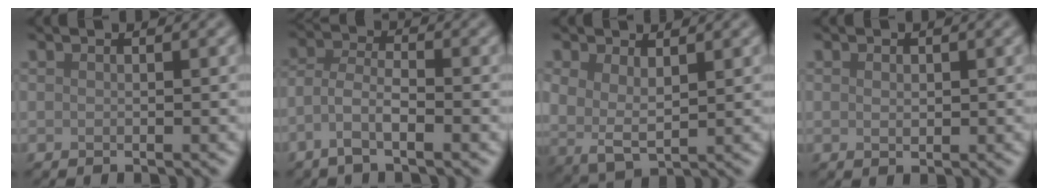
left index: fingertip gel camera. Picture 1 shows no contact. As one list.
[{"total": 3.1, "force": [-1.6, 0.9, 2.4], "torque": [-0.052, 0.005, -0.041]}, {"total": 3.1, "force": [1.2, 1.8, 2.2], "torque": [-0.051, -0.006, 0.025]}, {"total": 0.9, "force": [0.2, 0.6, 0.6], "torque": [-0.010, -0.002, 0.004]}]